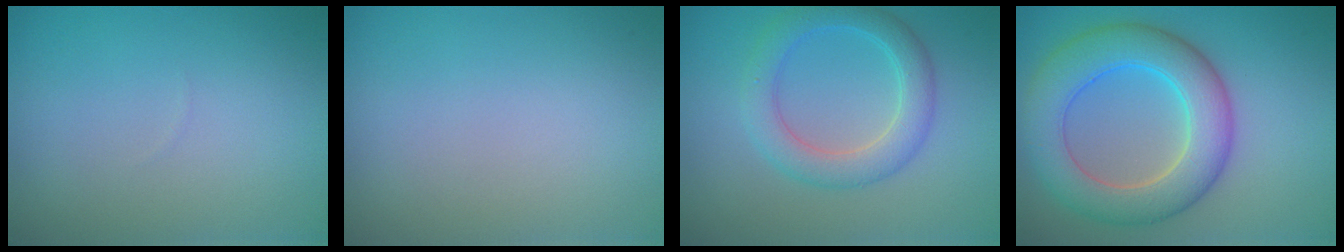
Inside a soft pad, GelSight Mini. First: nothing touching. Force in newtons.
{"total": 0.0}
{"total": 4.1, "press": 4.0, "slide": 0.2}
{"total": 7.6, "press": 7.6, "slide": 0.1}